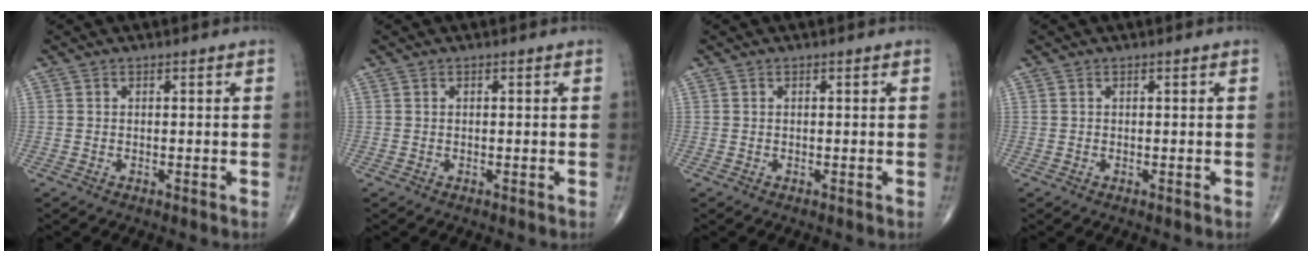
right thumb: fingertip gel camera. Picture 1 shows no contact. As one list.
[{"total": 0.0}, {"total": 0.0}, {"total": 0.0}]